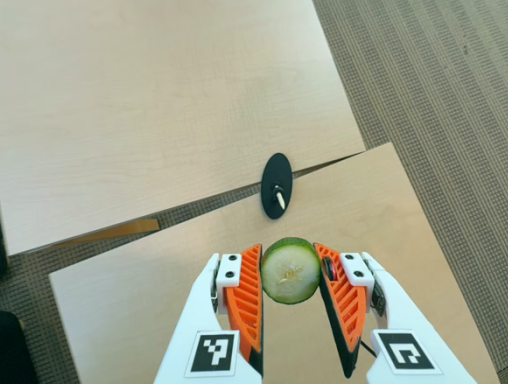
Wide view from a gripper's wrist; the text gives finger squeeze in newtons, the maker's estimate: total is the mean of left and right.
{"total": 12.1, "left": 12.9, "right": 11.4}